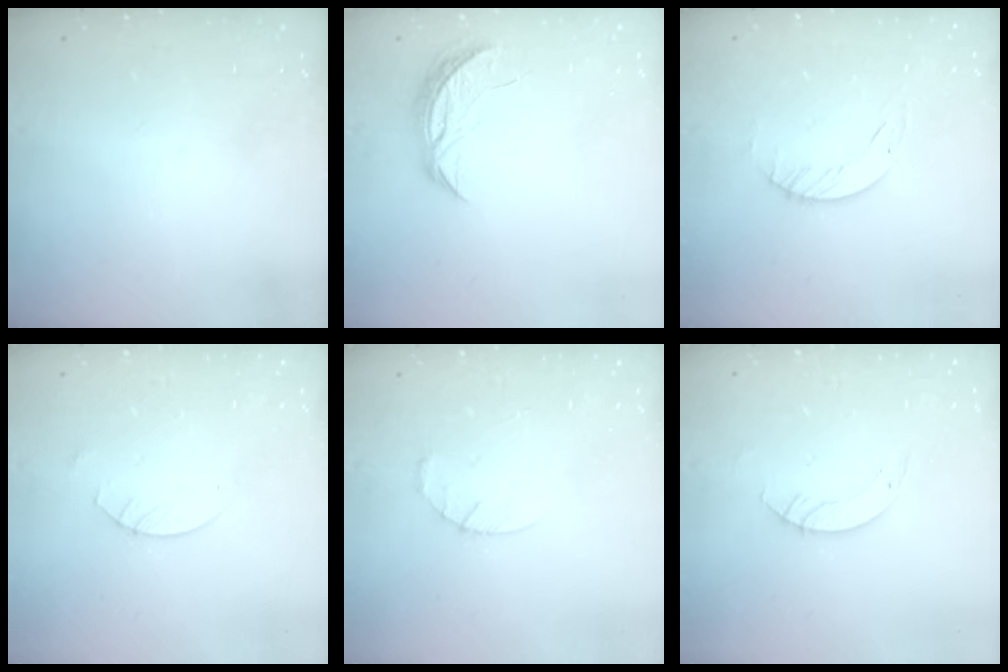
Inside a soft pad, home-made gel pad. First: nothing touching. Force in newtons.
{"total": 5.8, "press": 5.8, "slide": 0.6}
{"total": 2.3, "press": 2.3, "slide": 0.3}
{"total": 2.4, "press": 2.4, "slide": 0.1}
{"total": 3.5, "press": 3.4, "slide": 0.5}
{"total": 3.5, "press": 3.5, "slide": 0.3}